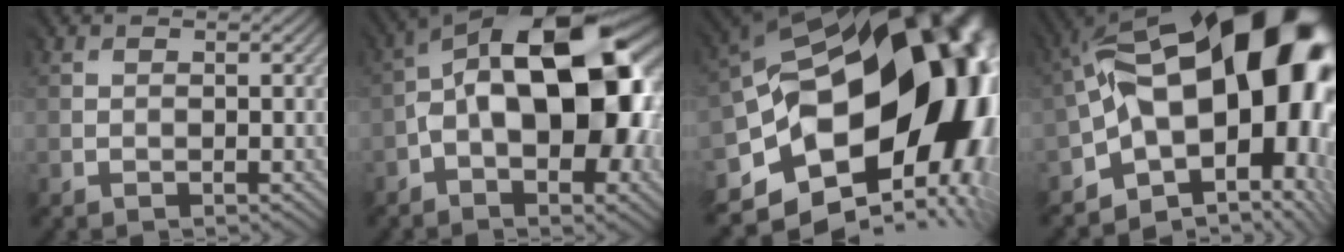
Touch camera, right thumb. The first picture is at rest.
{"total": 18.9, "force": [-0.7, 9.4, 16.4], "torque": [-0.249, 0.027, -0.029]}
{"total": 22.0, "force": [-4.0, 16.2, 14.3], "torque": [-0.231, -0.062, -0.051]}
{"total": 19.7, "force": [0.3, 12.7, 15.1], "torque": [-0.219, -0.033, 0.034]}